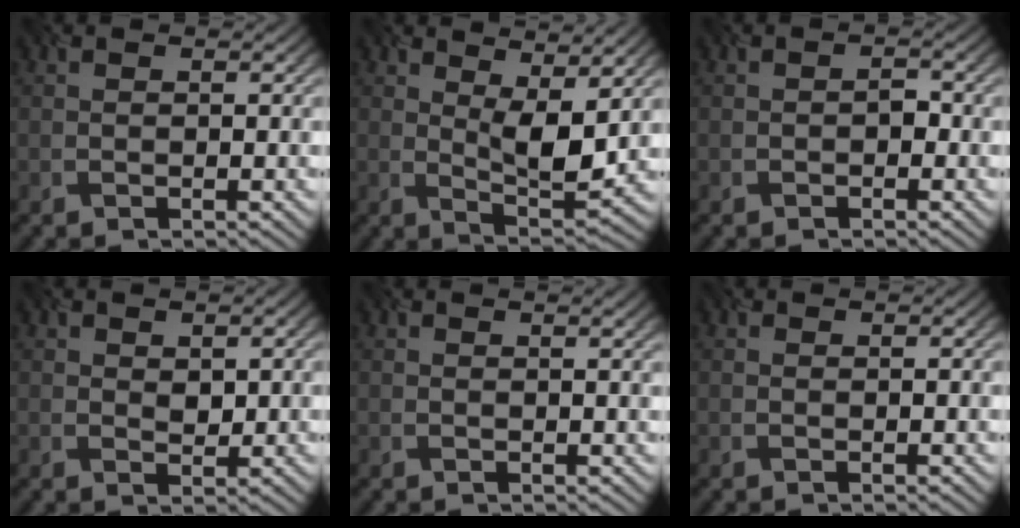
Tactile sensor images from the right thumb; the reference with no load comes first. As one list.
[{"total": 5.5, "force": [1.9, 1.8, 4.8], "torque": [-0.096, -0.005, 0.046]}, {"total": 0.9, "force": [-0.8, 0.3, 0.0], "torque": [0.000, 0.004, -0.008]}, {"total": 1.6, "force": [0.6, 1.2, 0.9], "torque": [-0.020, 0.003, 0.023]}, {"total": 1.0, "force": [0.6, 0.1, 0.8], "torque": [-0.007, 0.007, 0.009]}, {"total": 0.0}]